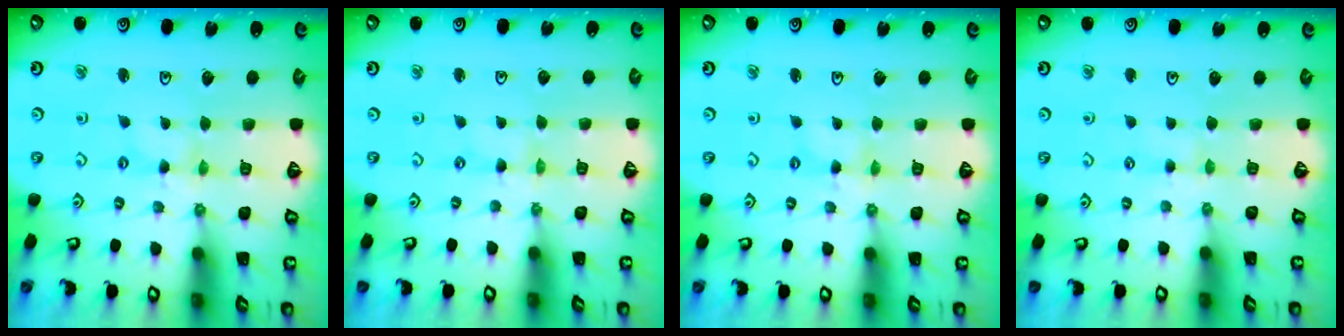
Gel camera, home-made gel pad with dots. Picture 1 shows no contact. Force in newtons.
{"total": 0.0}
{"total": 1.6, "press": 1.6, "slide": 0.2}
{"total": 2.7, "press": 2.7, "slide": 0.4}